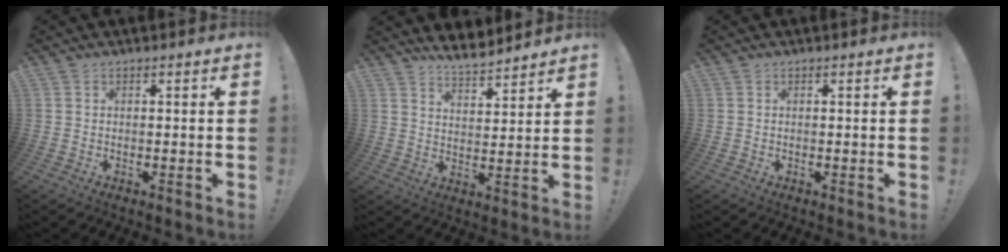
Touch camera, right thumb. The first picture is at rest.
{"total": 7.1, "force": [6.6, 1.3, 2.1], "torque": [-0.033, -0.053, 0.119]}
{"total": 0.0}